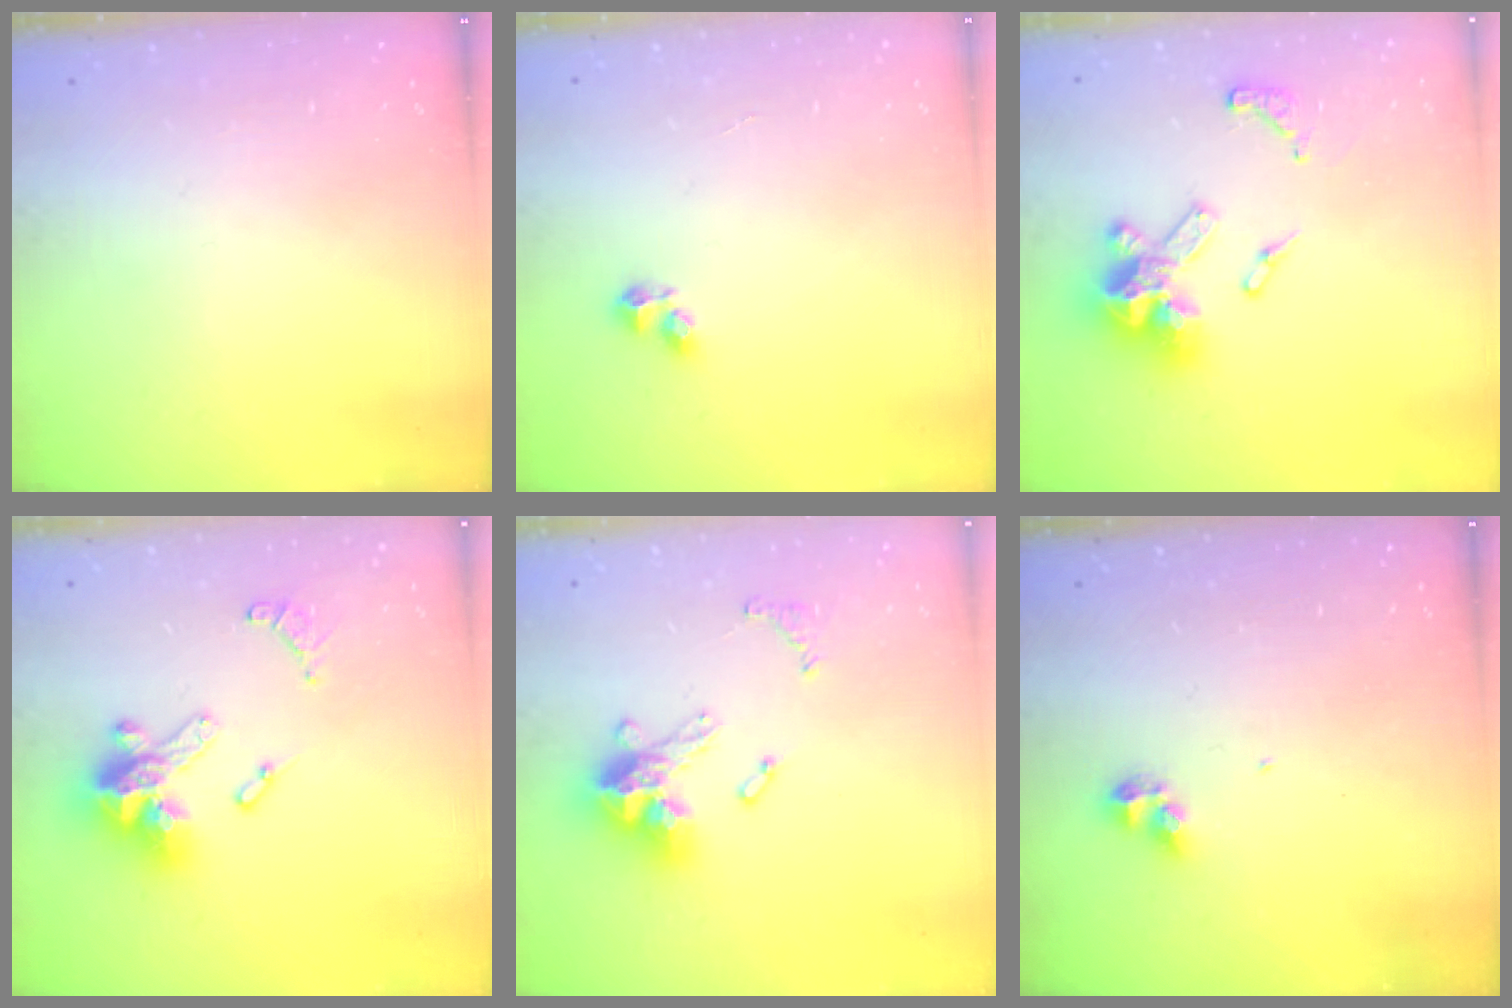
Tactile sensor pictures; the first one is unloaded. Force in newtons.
{"total": 3.8, "press": 3.8, "slide": 0.7}
{"total": 17.1, "press": 17.0, "slide": 2.0}
{"total": 15.9, "press": 15.8, "slide": 2.0}
{"total": 13.4, "press": 13.4, "slide": 0.9}
{"total": 4.7, "press": 4.7, "slide": 0.3}